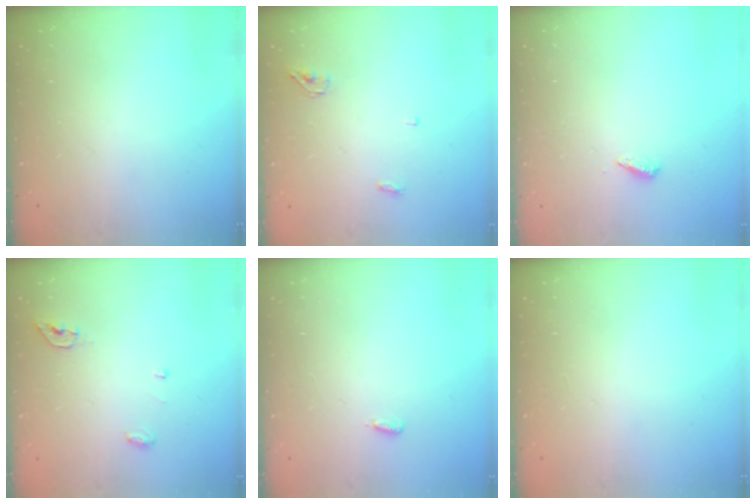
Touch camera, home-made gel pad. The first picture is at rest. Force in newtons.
{"total": 3.4, "press": 3.3, "slide": 1.0}
{"total": 2.9, "press": 2.9, "slide": 0.3}
{"total": 4.5, "press": 4.2, "slide": 1.5}
{"total": 2.7, "press": 2.6, "slide": 0.9}
{"total": 1.0, "press": 0.8, "slide": 0.6}